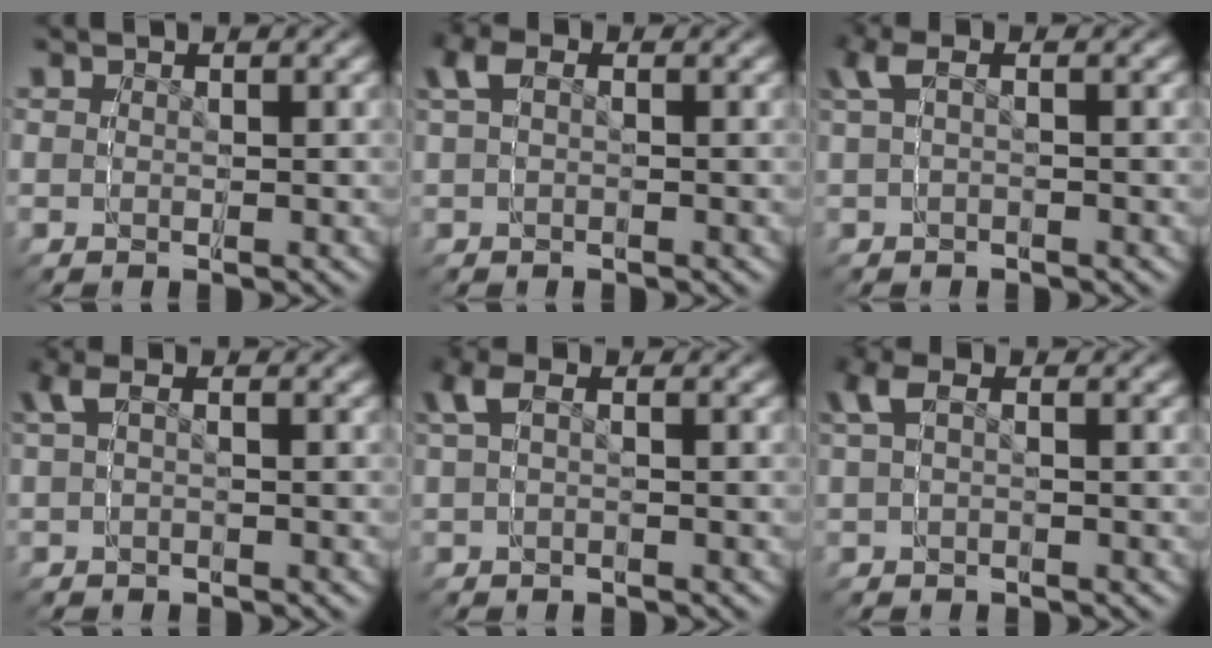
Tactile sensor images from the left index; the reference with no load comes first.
{"total": 1.2, "force": [-0.3, 0.5, 1.1], "torque": [-0.037, -0.004, 0.005]}
{"total": 1.7, "force": [-0.6, -0.1, 1.6], "torque": [-0.043, 0.005, 0.001]}
{"total": 1.5, "force": [-0.8, -0.3, 1.3], "torque": [-0.038, 0.003, -0.003]}
{"total": 1.6, "force": [-0.6, 0.2, 1.4], "torque": [-0.042, 0.000, 0.001]}
{"total": 1.6, "force": [-0.6, 0.2, 1.4], "torque": [-0.044, -0.001, 0.002]}